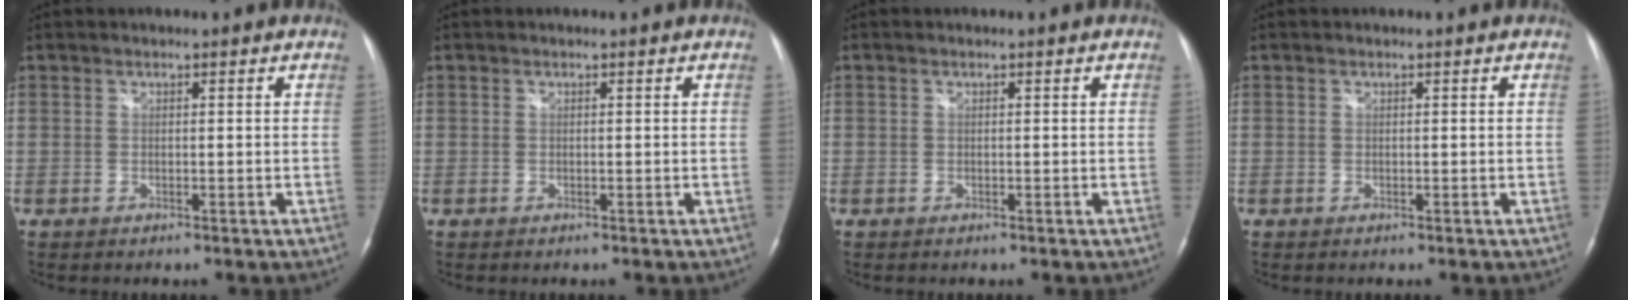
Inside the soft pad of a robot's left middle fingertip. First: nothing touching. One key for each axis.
{"total": 0.0}
{"total": 0.0}
{"total": 0.0}